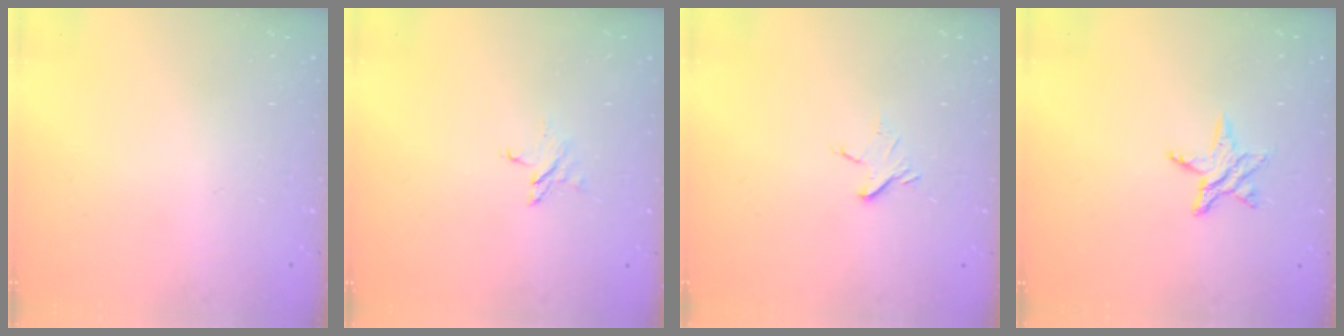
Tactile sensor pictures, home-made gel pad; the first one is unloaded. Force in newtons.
{"total": 3.6, "press": 3.5, "slide": 0.3}
{"total": 3.7, "press": 3.7, "slide": 0.3}
{"total": 5.4, "press": 5.3, "slide": 0.6}